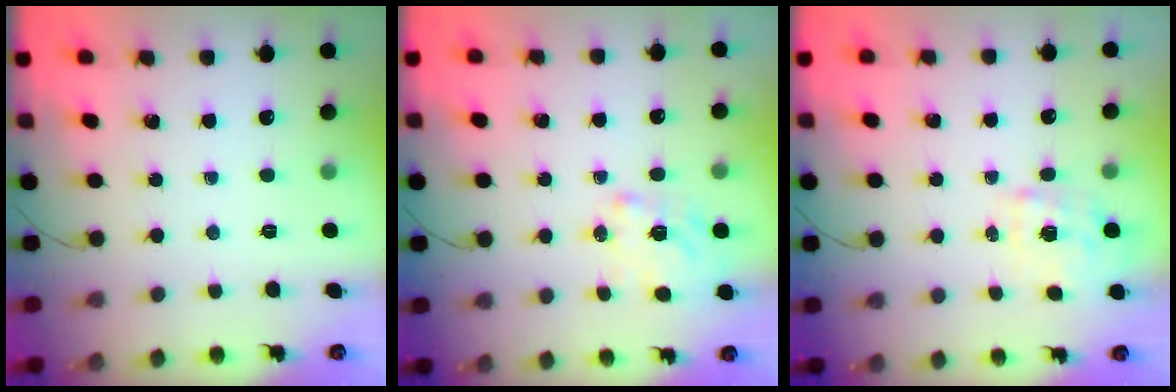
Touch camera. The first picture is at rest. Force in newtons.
{"total": 2.3, "press": 2.3, "slide": 0.4}
{"total": 9.8, "press": 9.8, "slide": 0.8}